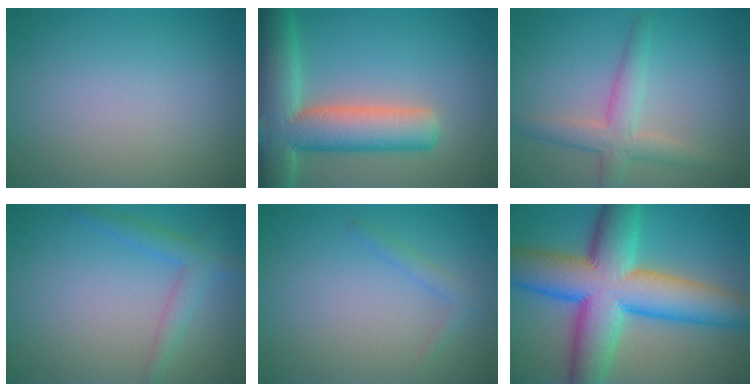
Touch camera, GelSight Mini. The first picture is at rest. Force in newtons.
{"total": 10.2, "press": 10.2, "slide": 0.8}
{"total": 3.6, "press": 3.6, "slide": 0.2}
{"total": 2.7, "press": 2.7, "slide": 0.1}
{"total": 1.3, "press": 1.3, "slide": 0.1}
{"total": 14.2, "press": 14.2, "slide": 0.2}